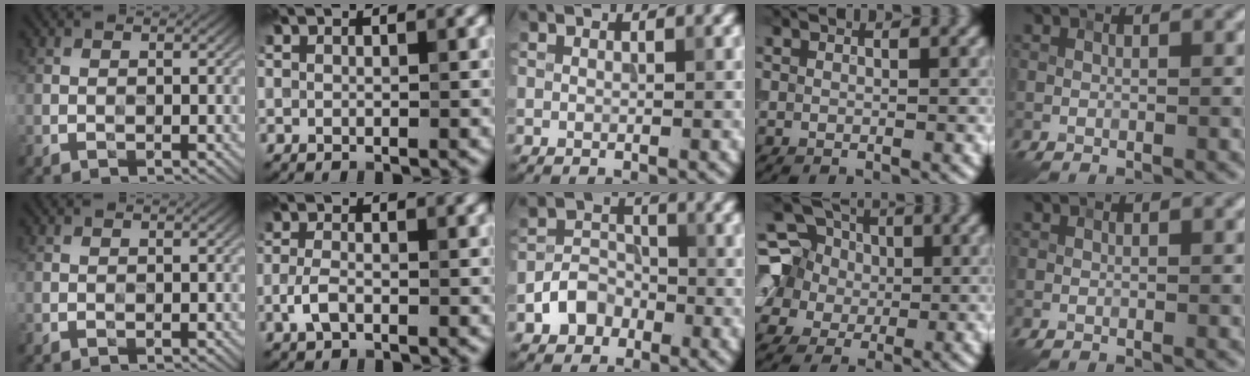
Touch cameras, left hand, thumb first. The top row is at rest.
{"index": {"total": 2.0, "force": [-0.8, 1.0, 1.6], "torque": [-0.036, 0.000, -0.020]}, "middle": {"total": 3.3, "force": [-1.7, 2.4, 1.3], "torque": [-0.018, 0.007, -0.034]}, "ring": {"total": 7.5, "force": [1.3, 6.7, 3.1], "torque": [-0.074, 0.029, -0.002]}}